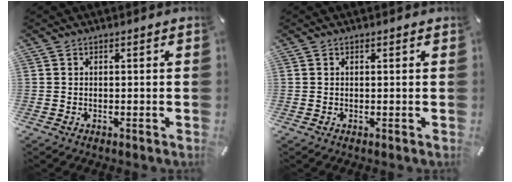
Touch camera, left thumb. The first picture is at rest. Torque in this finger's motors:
{"motor_torque": [-0.38, -0.04, -0.17, -0.03, 0.00]}